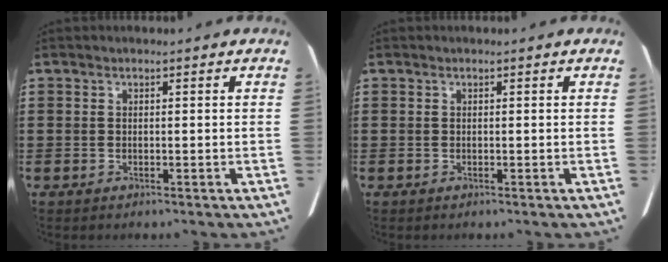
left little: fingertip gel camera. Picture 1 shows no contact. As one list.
[{"total": 0.0}]